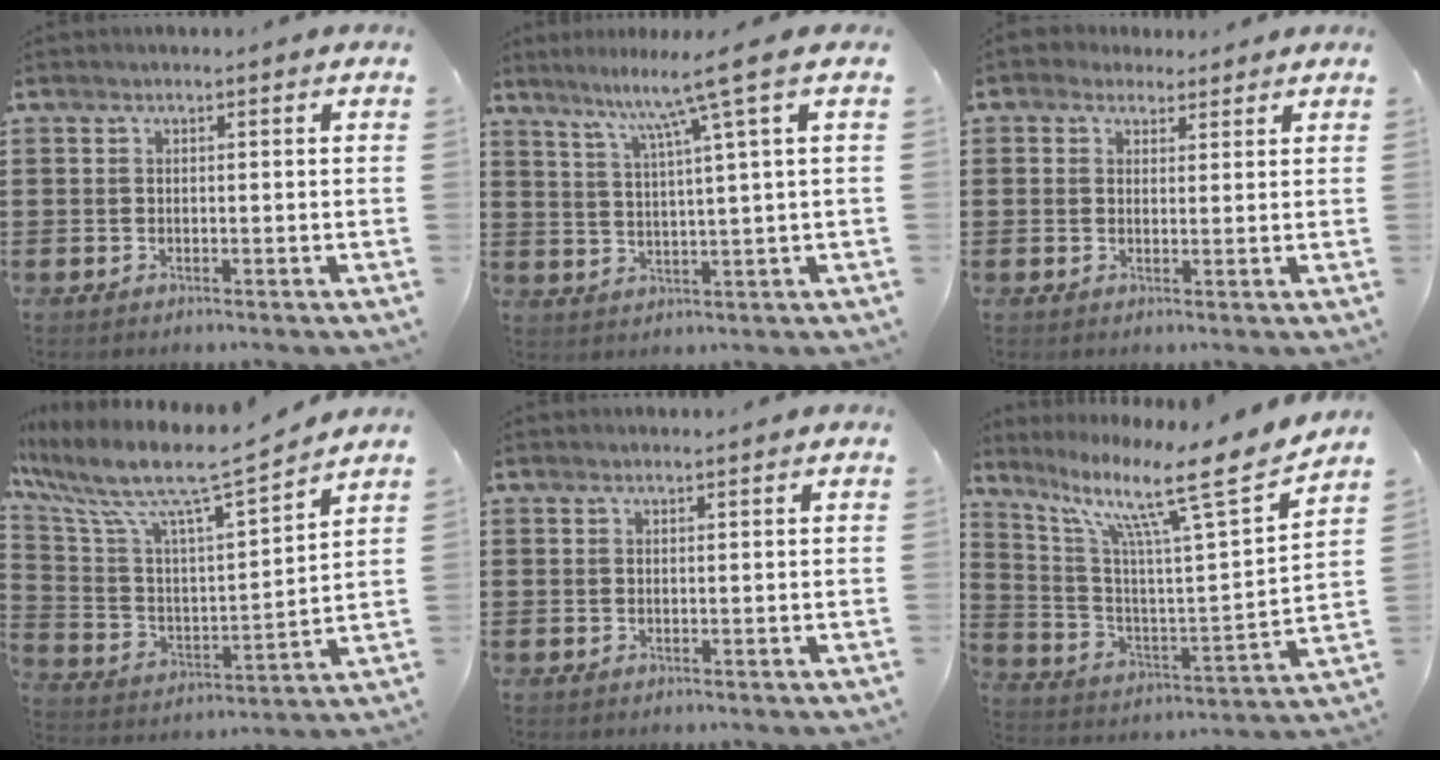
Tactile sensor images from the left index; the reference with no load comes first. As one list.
[{"total": 7.6, "force": [4.6, -1.5, 5.9], "torque": [-0.128, -0.018, 0.073]}, {"total": 2.4, "force": [1.6, 1.7, 0.2], "torque": [-0.013, 0.011, 0.031]}, {"total": 9.6, "force": [7.7, 1.2, 5.6], "torque": [-0.143, -0.059, 0.123]}, {"total": 0.9, "force": [0.8, 0.0, 0.3], "torque": [-0.007, -0.001, 0.016]}, {"total": 13.0, "force": [9.0, 1.3, 9.3], "torque": [-0.185, -0.057, 0.132]}]